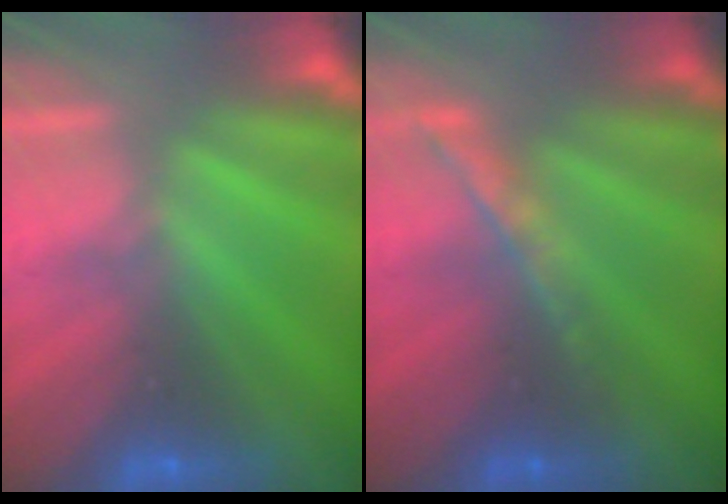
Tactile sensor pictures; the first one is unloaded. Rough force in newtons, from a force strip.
{"total": 1.7}